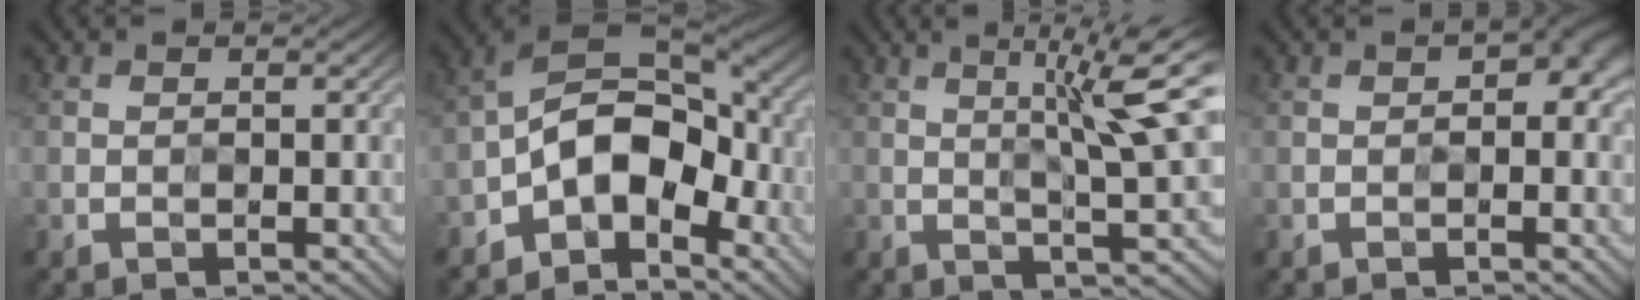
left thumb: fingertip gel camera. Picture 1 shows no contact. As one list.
[{"total": 11.1, "force": [-3.9, 6.5, 8.1], "torque": [-0.127, 0.004, -0.088]}, {"total": 8.1, "force": [2.8, 0.8, 7.6], "torque": [-0.121, 0.016, 0.045]}, {"total": 3.1, "force": [0.2, 1.8, 2.5], "torque": [-0.026, -0.001, 0.003]}]